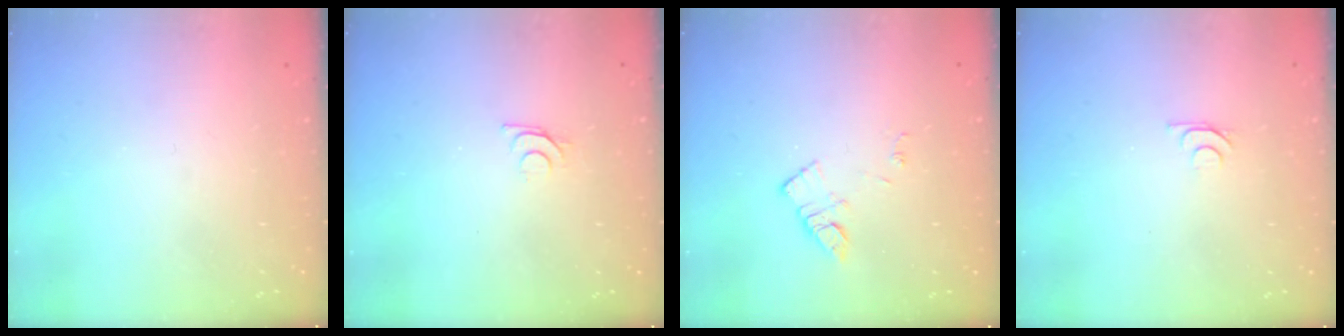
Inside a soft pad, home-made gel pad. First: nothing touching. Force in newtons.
{"total": 6.0, "press": 6.0, "slide": 0.6}
{"total": 6.5, "press": 6.4, "slide": 0.7}
{"total": 4.2, "press": 4.1, "slide": 0.5}